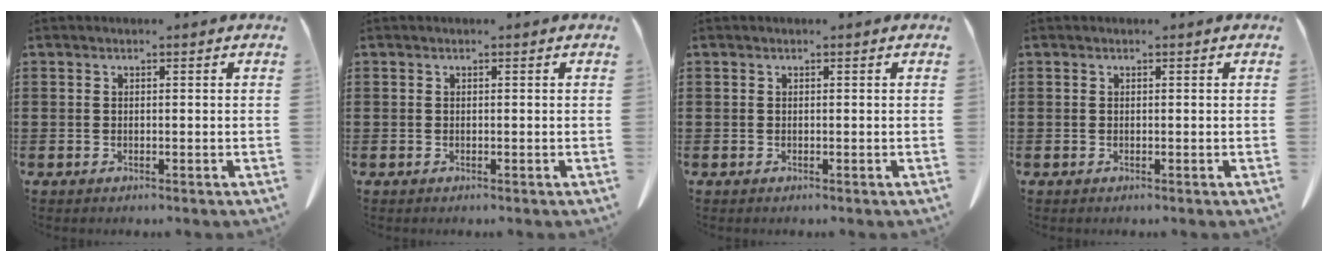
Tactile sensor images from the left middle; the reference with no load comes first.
{"total": 0.0}
{"total": 0.0}
{"total": 0.0}